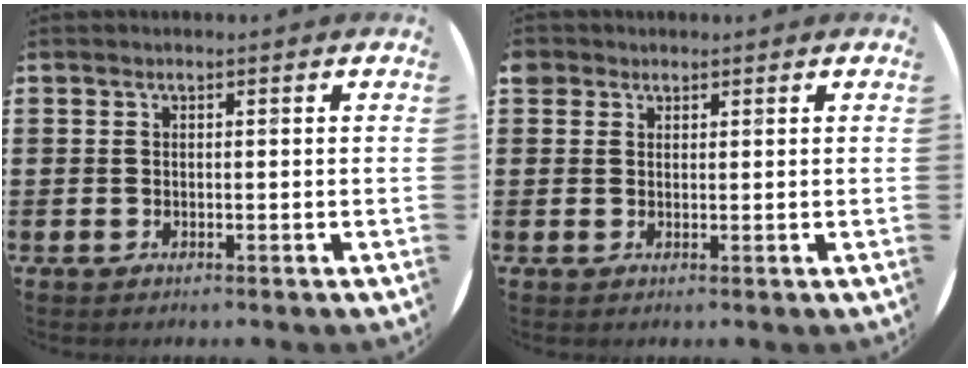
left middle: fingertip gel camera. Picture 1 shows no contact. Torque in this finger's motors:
{"motor_torque": [1.07, -0.91, 0.06, 0.10]}